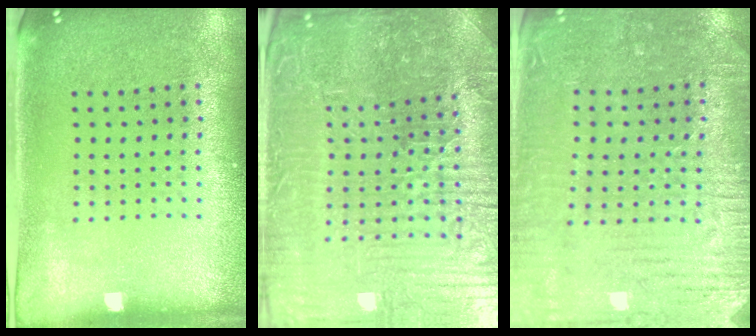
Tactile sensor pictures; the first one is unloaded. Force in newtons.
{"total": 5.9, "press": 5.6, "slide": 1.9}
{"total": 3.3, "press": 3.2, "slide": 0.9}